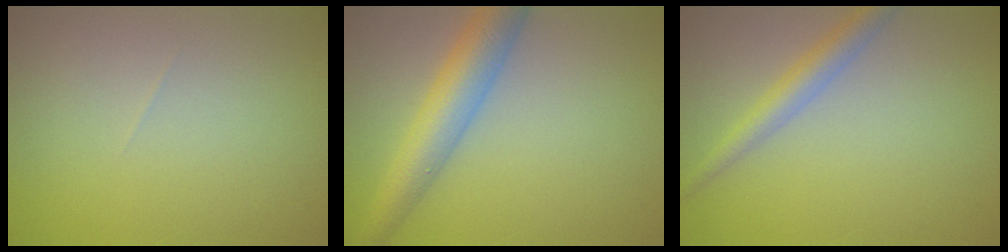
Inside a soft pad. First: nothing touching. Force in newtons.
{"total": 5.4, "press": 5.4, "slide": 0.2}
{"total": 2.7, "press": 2.7, "slide": 0.1}